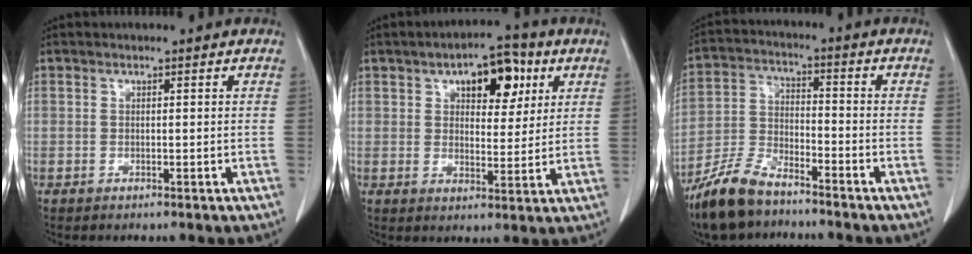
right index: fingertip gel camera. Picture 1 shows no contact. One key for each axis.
{"total": 9.3, "fx": 4.2, "fy": 4.2, "fz": 7.1, "tx": -0.097, "ty": 0.017, "tz": 0.061}
{"total": 10.1, "fx": -8.0, "fy": 3.3, "fz": 5.2, "tx": -0.114, "ty": -0.010, "tz": -0.160}